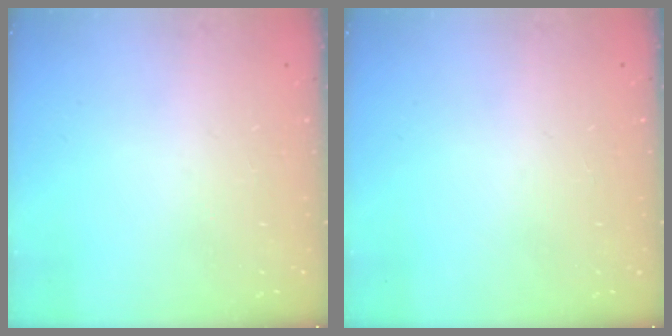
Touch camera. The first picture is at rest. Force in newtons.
{"total": 0.0}